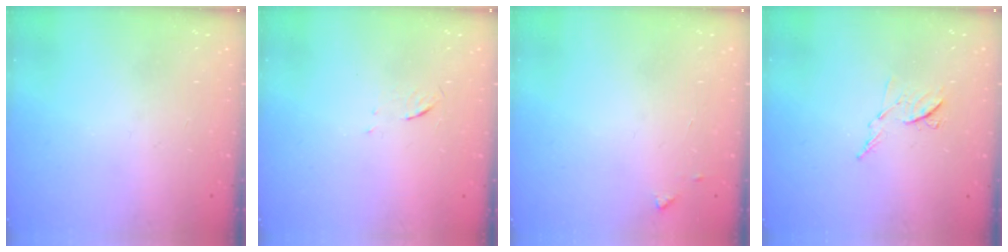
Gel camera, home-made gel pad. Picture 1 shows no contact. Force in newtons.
{"total": 3.2, "press": 3.0, "slide": 1.3}
{"total": 4.5, "press": 4.4, "slide": 0.5}
{"total": 6.8, "press": 6.7, "slide": 0.8}